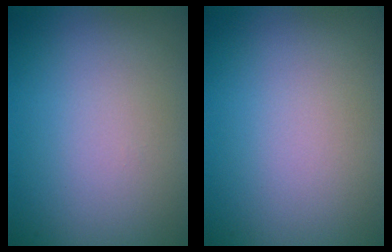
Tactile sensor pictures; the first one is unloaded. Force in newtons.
{"total": 0.0}